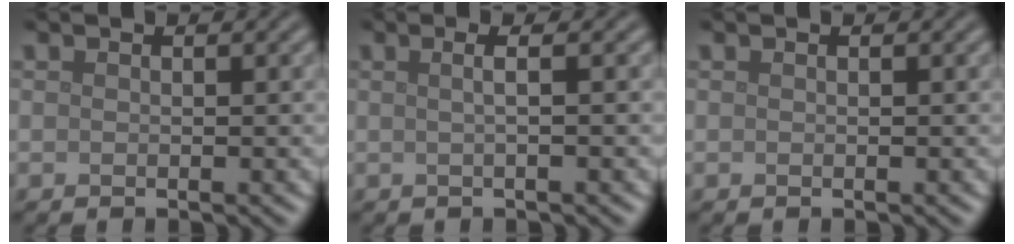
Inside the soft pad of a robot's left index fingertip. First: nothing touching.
{"total": 2.2, "force": [0.4, 0.9, 1.9], "torque": [-0.016, 0.001, -0.016]}
{"total": 0.0}